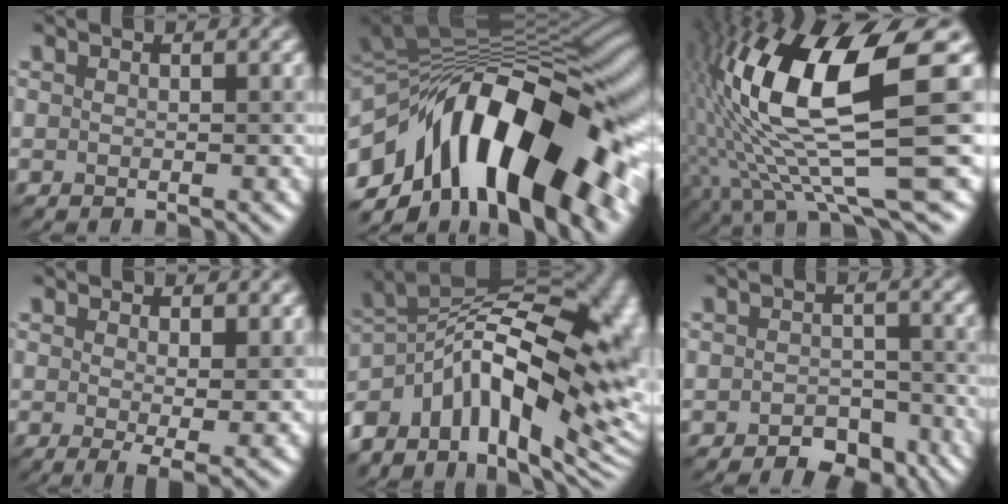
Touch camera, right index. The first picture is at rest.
{"total": 17.2, "force": [-5.1, 8.1, 14.3], "torque": [-0.215, 0.023, -0.090]}
{"total": 15.3, "force": [2.6, 4.0, 14.5], "torque": [-0.277, 0.002, 0.057]}
{"total": 3.2, "force": [0.4, 0.8, 3.1], "torque": [-0.046, -0.015, 0.010]}
{"total": 17.4, "force": [-3.8, 9.5, 14.1], "torque": [-0.220, 0.005, -0.054]}
{"total": 3.2, "force": [-2.0, 2.0, 1.5], "torque": [-0.017, 0.000, -0.033]}